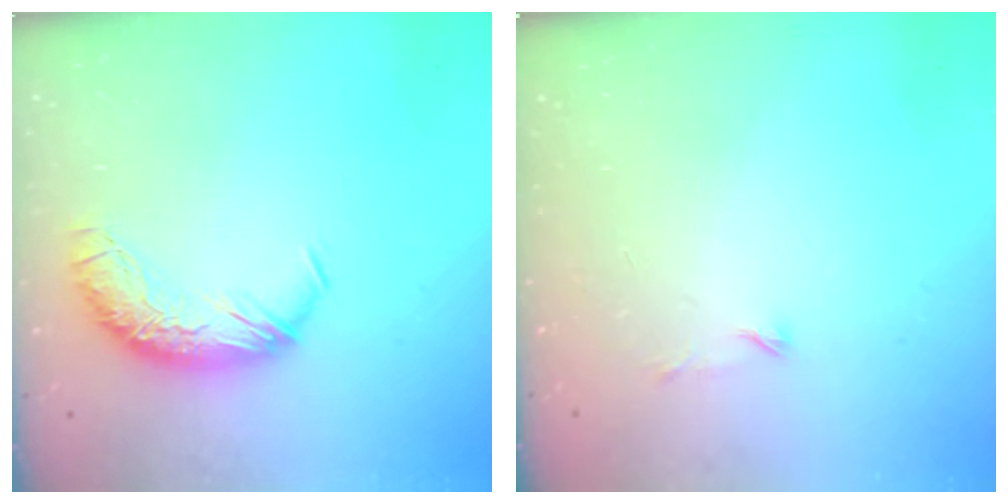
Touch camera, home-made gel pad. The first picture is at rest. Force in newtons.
{"total": 8.3, "press": 8.2, "slide": 0.8}